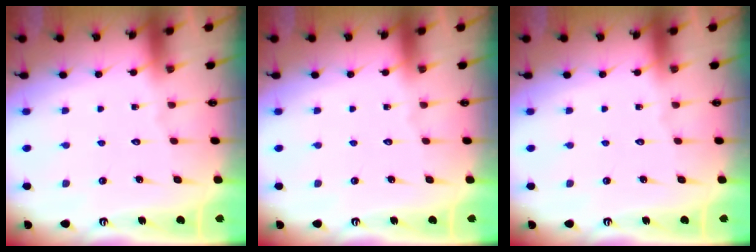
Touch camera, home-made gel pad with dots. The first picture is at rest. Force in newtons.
{"total": 0.0}
{"total": 0.0}